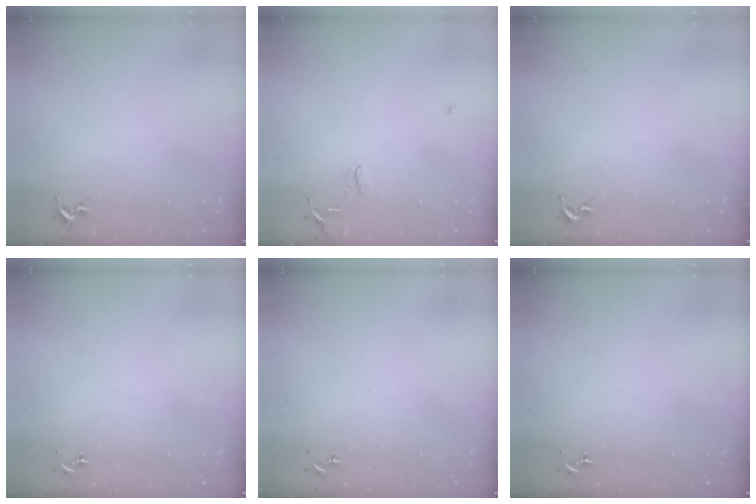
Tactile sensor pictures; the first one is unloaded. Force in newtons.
{"total": 8.1, "press": 8.0, "slide": 0.7}
{"total": 0.0}
{"total": 0.0}
{"total": 0.0}
{"total": 0.0}